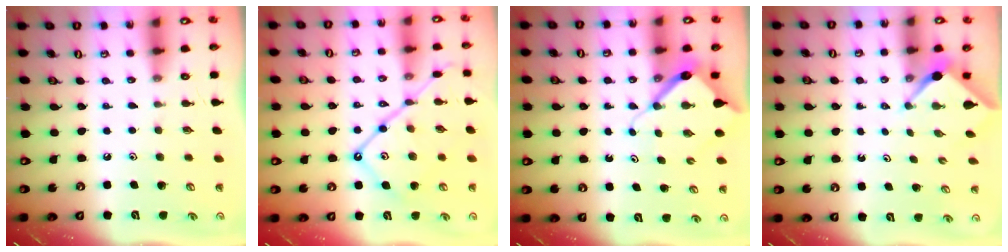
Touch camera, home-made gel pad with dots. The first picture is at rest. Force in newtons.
{"total": 15.8, "press": 15.7, "slide": 1.5}
{"total": 7.4, "press": 7.4, "slide": 0.7}
{"total": 2.5, "press": 2.4, "slide": 0.3}